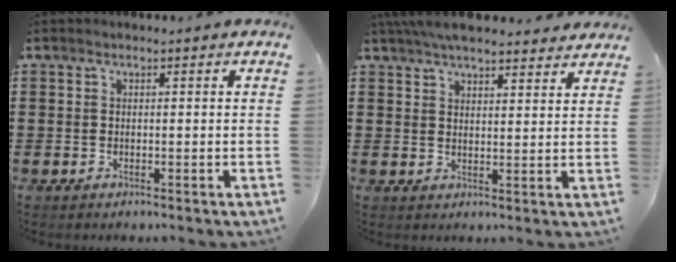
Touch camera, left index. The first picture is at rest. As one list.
[{"total": 5.8, "force": [5.3, 1.4, 1.8], "torque": [-0.050, -0.011, 0.102]}]